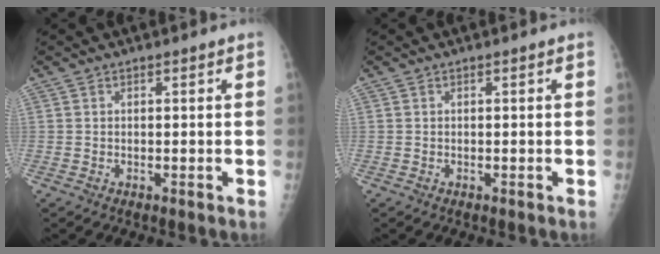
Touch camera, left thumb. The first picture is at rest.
{"total": 0.0}